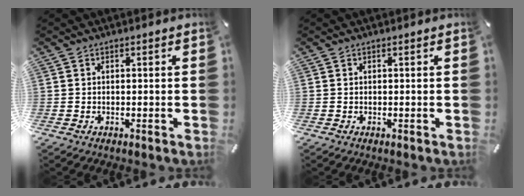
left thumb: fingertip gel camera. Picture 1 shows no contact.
{"total": 0.0}